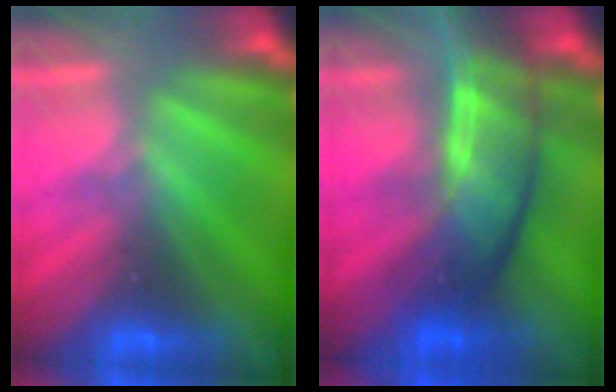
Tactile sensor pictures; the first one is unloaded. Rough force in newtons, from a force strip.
{"total": 7.7}